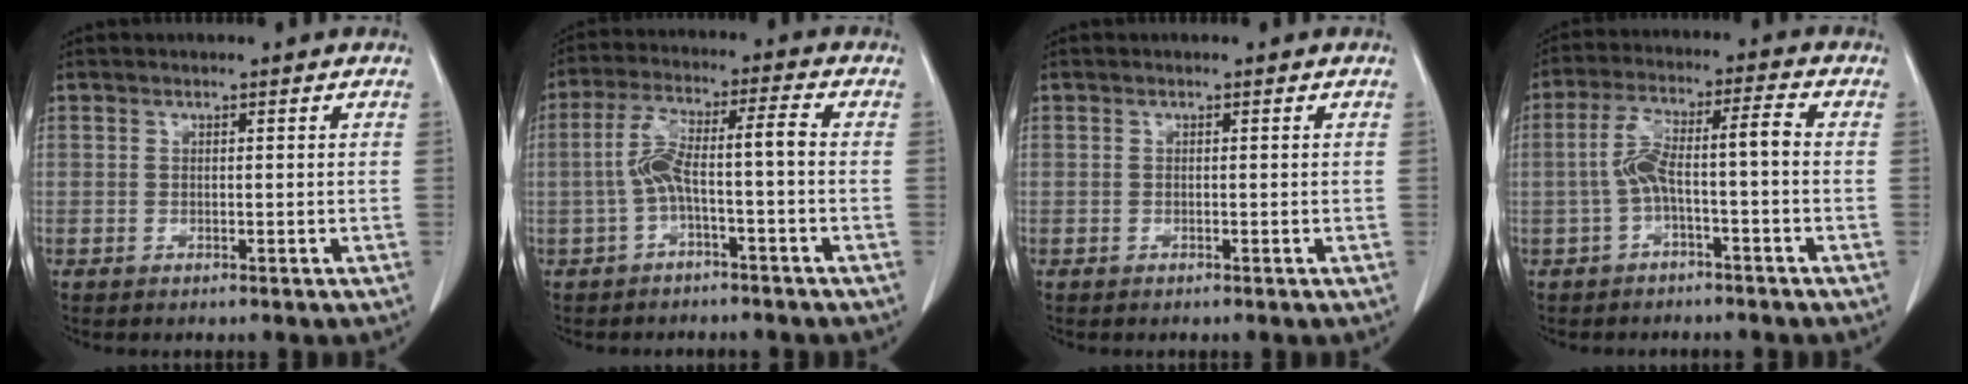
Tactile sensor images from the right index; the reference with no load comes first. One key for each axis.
{"total": 7.0, "fx": -1.6, "fy": 0.6, "fz": 6.8, "tx": -0.137, "ty": 0.036, "tz": -0.028}
{"total": 0.0}
{"total": 7.2, "fx": -1.4, "fy": 0.9, "fz": 6.9, "tx": -0.138, "ty": 0.037, "tz": -0.025}